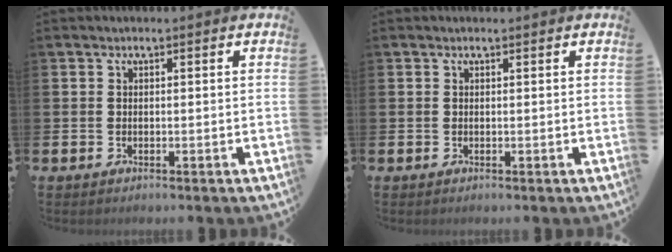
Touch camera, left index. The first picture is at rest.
{"total": 0.0}